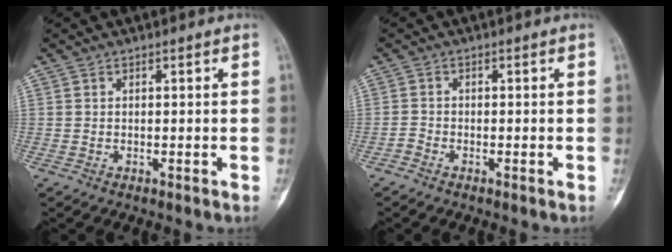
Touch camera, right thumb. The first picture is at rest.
{"total": 1.1, "force": [-0.9, 0.4, 0.3], "torque": [-0.009, 0.001, -0.025]}